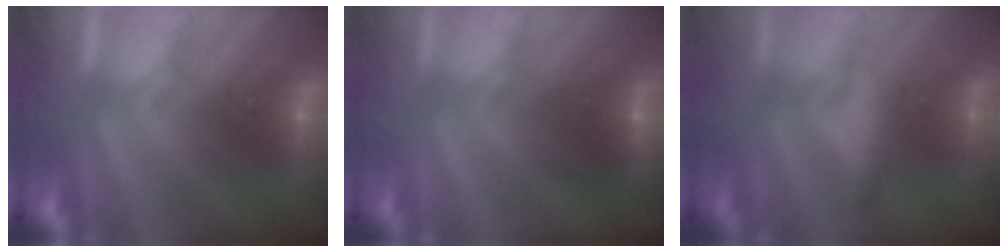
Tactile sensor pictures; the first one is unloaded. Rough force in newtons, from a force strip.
{"total": 2.5}
{"total": 2.4}